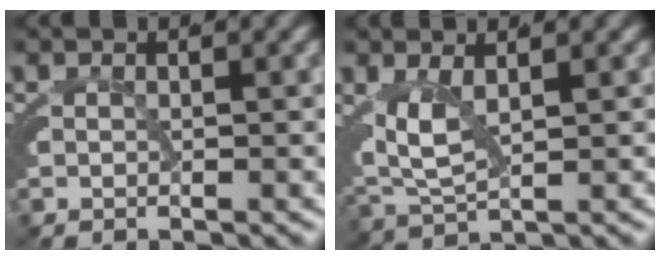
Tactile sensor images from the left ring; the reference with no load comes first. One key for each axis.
{"total": 4.1, "fx": 0.6, "fy": 3.0, "fz": 2.7, "tx": -0.076, "ty": -0.021, "tz": 0.016}